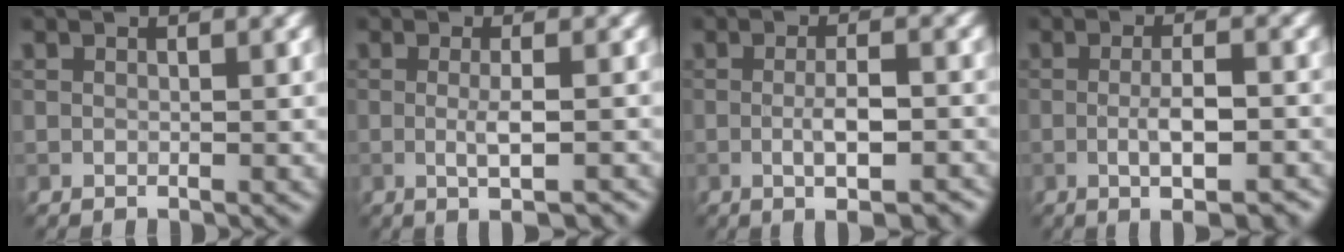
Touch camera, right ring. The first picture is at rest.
{"total": 3.3, "force": [-0.5, 0.7, 3.2], "torque": [-0.051, -0.005, -0.005]}
{"total": 4.6, "force": [-1.2, 1.1, 4.3], "torque": [-0.071, -0.005, -0.014]}
{"total": 5.1, "force": [-1.4, 1.2, 4.7], "torque": [-0.077, -0.004, -0.017]}